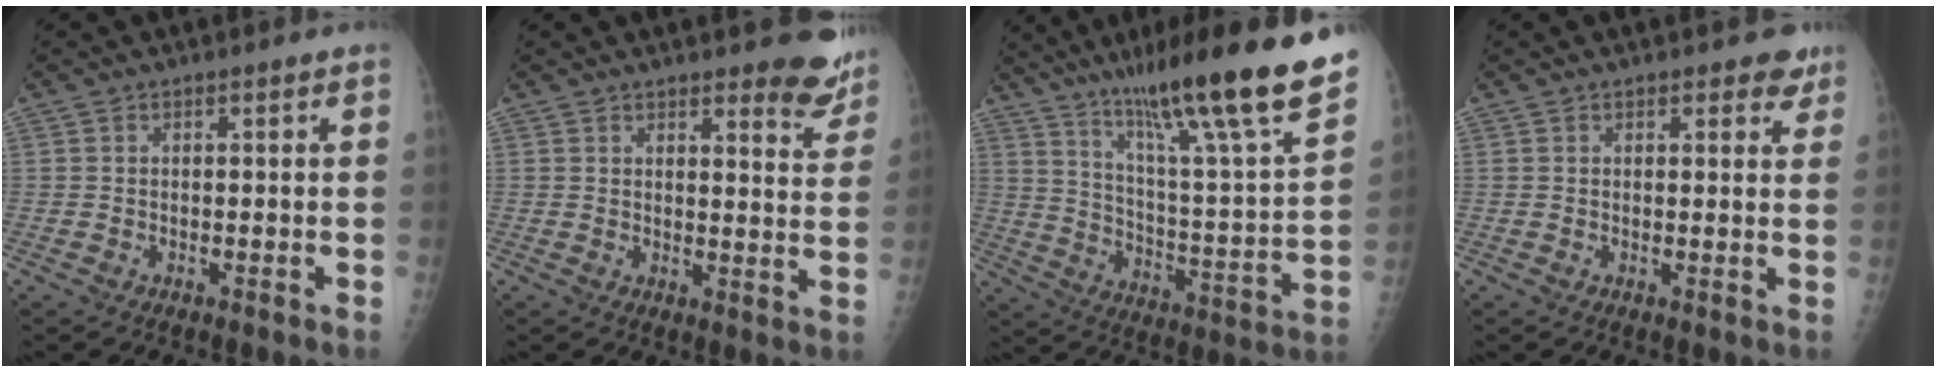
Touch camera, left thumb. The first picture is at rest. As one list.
[{"total": 7.8, "force": [6.3, 2.1, 4.0], "torque": [-0.019, -0.043, 0.068]}, {"total": 25.7, "force": [19.0, 1.7, 17.2], "torque": [-0.252, -0.086, 0.296]}, {"total": 3.6, "force": [2.5, 1.6, 1.9], "torque": [0.001, -0.009, 0.026]}]